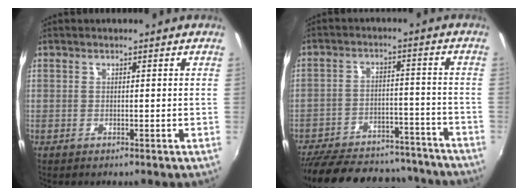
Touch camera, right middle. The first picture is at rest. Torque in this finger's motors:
{"motor_torque": [1.05, -1.08, 0.03, -0.01]}